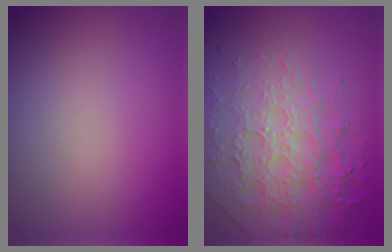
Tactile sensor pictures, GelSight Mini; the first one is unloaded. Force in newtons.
{"total": 8.0, "press": 5.6, "slide": 5.8}